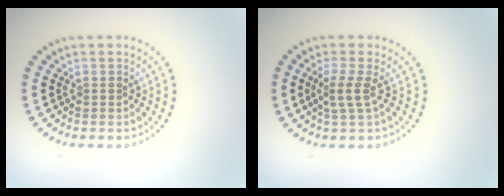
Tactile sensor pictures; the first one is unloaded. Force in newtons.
{"total": 2.0, "press": 1.6, "slide": 1.3}